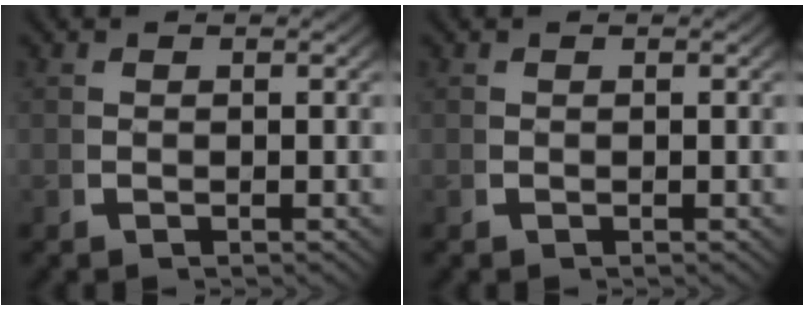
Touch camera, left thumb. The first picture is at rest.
{"total": 0.0}